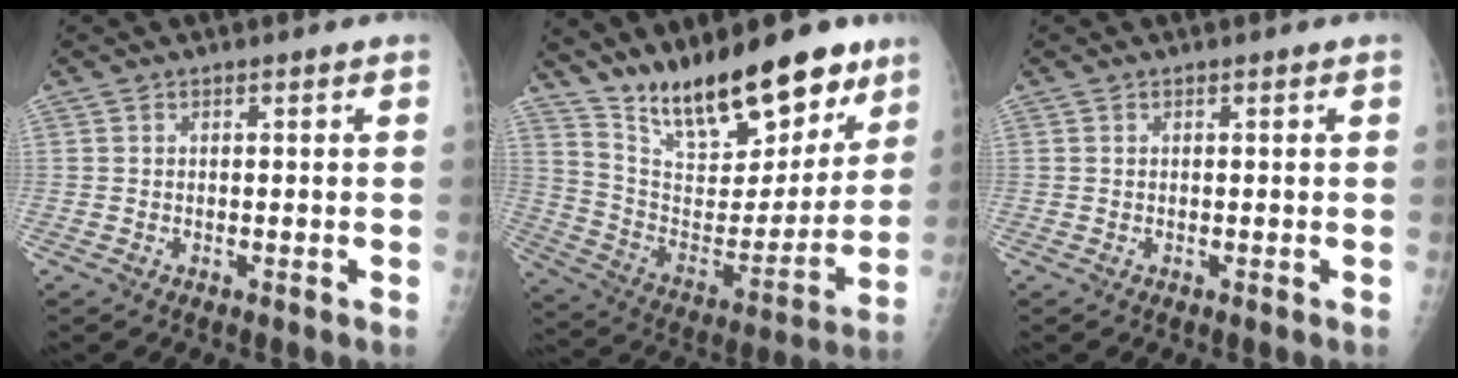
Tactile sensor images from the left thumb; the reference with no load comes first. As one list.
[{"total": 22.8, "force": [16.9, 8.3, 12.8], "torque": [-0.154, -0.086, 0.287]}, {"total": 0.0}]